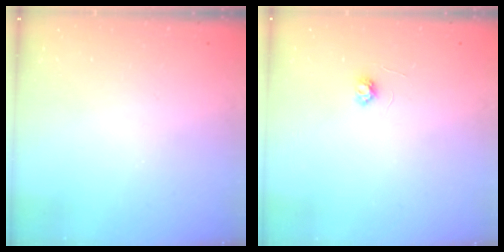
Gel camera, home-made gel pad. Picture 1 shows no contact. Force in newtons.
{"total": 3.1, "press": 3.1, "slide": 0.4}